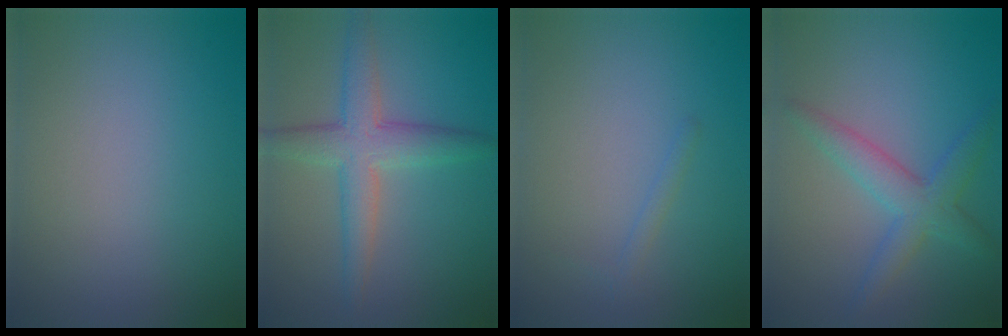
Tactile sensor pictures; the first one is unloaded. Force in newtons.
{"total": 4.5, "press": 4.5, "slide": 0.1}
{"total": 0.8, "press": 0.8, "slide": 0.0}
{"total": 3.7, "press": 3.7, "slide": 0.1}